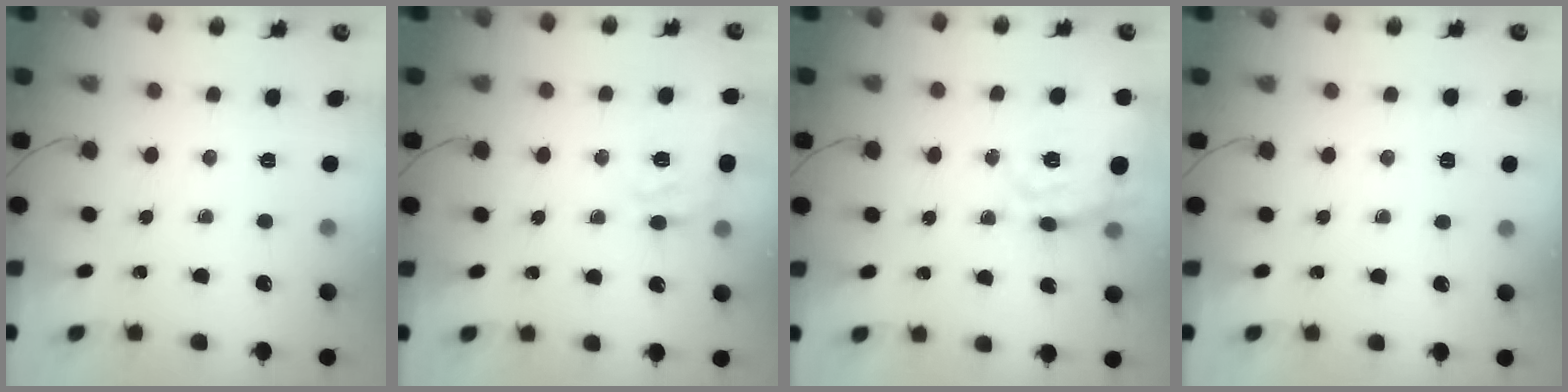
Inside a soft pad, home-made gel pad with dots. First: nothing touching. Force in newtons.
{"total": 9.5, "press": 9.2, "slide": 2.3}
{"total": 14.1, "press": 14.1, "slide": 0.9}
{"total": 2.8, "press": 2.2, "slide": 1.8}